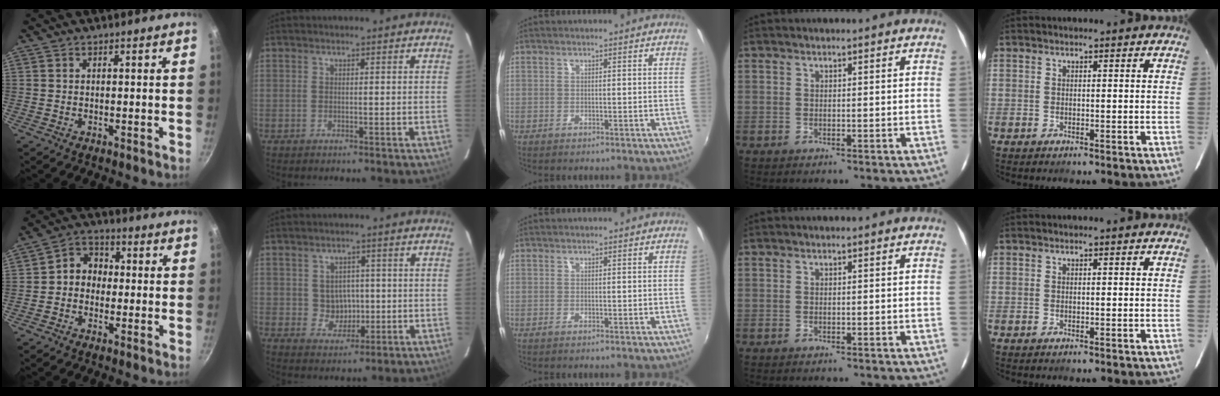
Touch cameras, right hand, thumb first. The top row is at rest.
{"thumb": {"total": 6.4, "force": [-0.4, 5.5, 3.4], "torque": [-0.022, 0.021, -0.025]}, "index": {"total": 4.9, "force": [0.1, 4.7, 1.4], "torque": [-0.030, 0.013, 0.012]}}